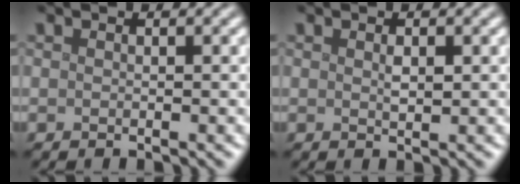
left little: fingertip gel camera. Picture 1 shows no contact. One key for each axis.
{"total": 1.1, "fx": 0.3, "fy": 0.5, "fz": 1.0, "tx": -0.019, "ty": -0.001, "tz": 0.006}